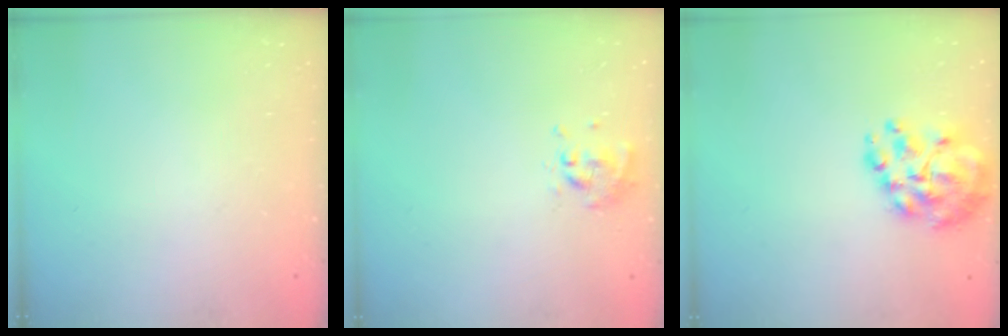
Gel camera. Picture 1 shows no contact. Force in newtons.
{"total": 0.5, "press": 0.5, "slide": 0.2}
{"total": 12.7, "press": 12.2, "slide": 3.6}